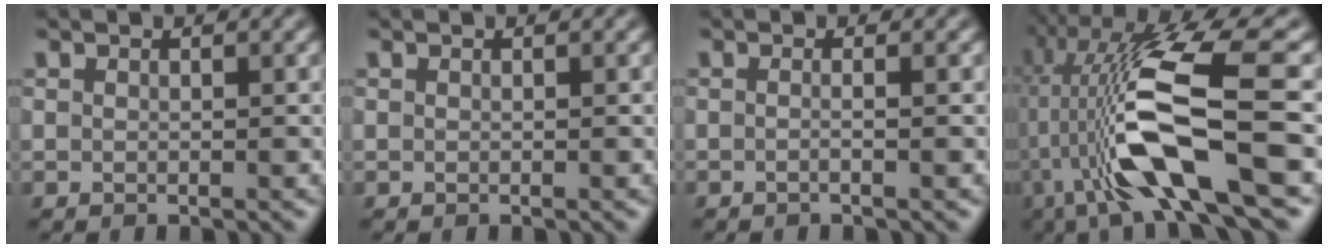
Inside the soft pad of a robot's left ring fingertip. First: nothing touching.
{"total": 0.0}
{"total": 1.6, "force": [0.0, 0.7, 1.4], "torque": [-0.003, -0.012, -0.019]}
{"total": 13.2, "force": [-2.0, 3.0, 12.7], "torque": [-0.238, 0.012, -0.036]}